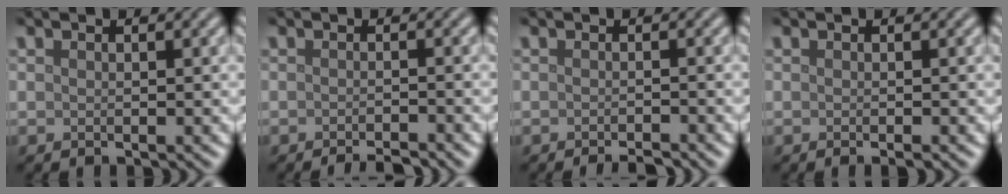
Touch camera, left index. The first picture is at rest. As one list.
[{"total": 2.1, "force": [-1.8, 0.3, 1.2], "torque": [-0.008, -0.003, -0.030]}, {"total": 1.7, "force": [-1.4, 0.2, 0.9], "torque": [-0.007, -0.002, -0.021]}, {"total": 0.9, "force": [-0.4, 0.1, 0.8], "torque": [-0.009, -0.005, -0.008]}]